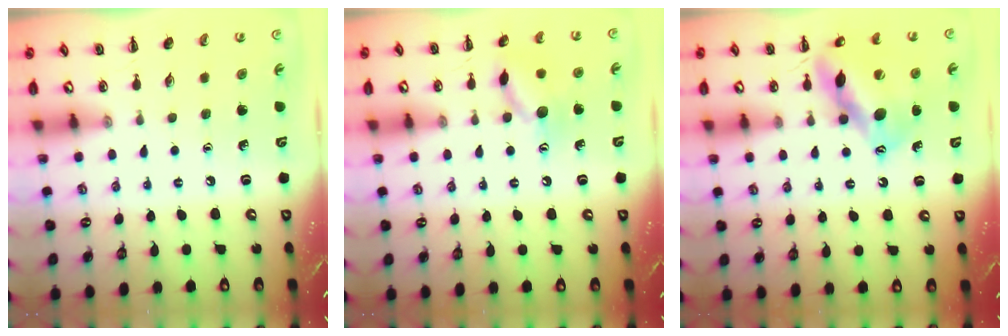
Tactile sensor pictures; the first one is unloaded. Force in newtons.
{"total": 11.5, "press": 11.5, "slide": 0.7}
{"total": 13.6, "press": 13.2, "slide": 3.6}